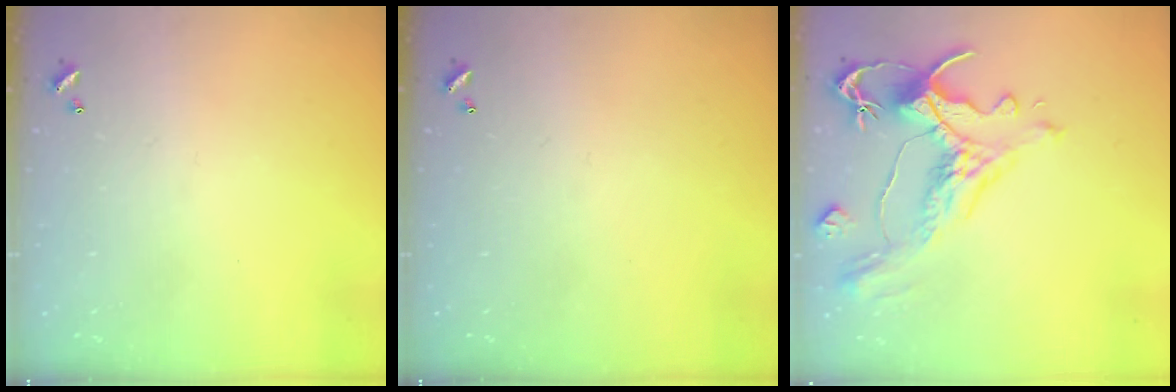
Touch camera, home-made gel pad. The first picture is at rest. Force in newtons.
{"total": 0.0}
{"total": 1.6, "press": 0.7, "slide": 1.4}